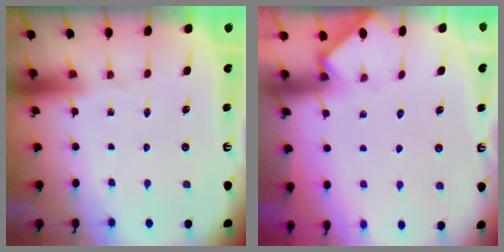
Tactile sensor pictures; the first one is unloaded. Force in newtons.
{"total": 2.6, "press": 2.6, "slide": 0.4}